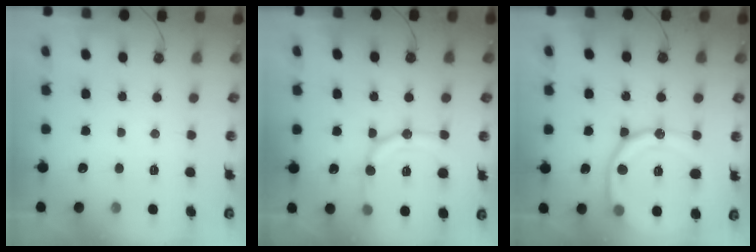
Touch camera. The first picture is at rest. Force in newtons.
{"total": 16.7, "press": 16.4, "slide": 2.8}
{"total": 20.7, "press": 20.5, "slide": 2.4}